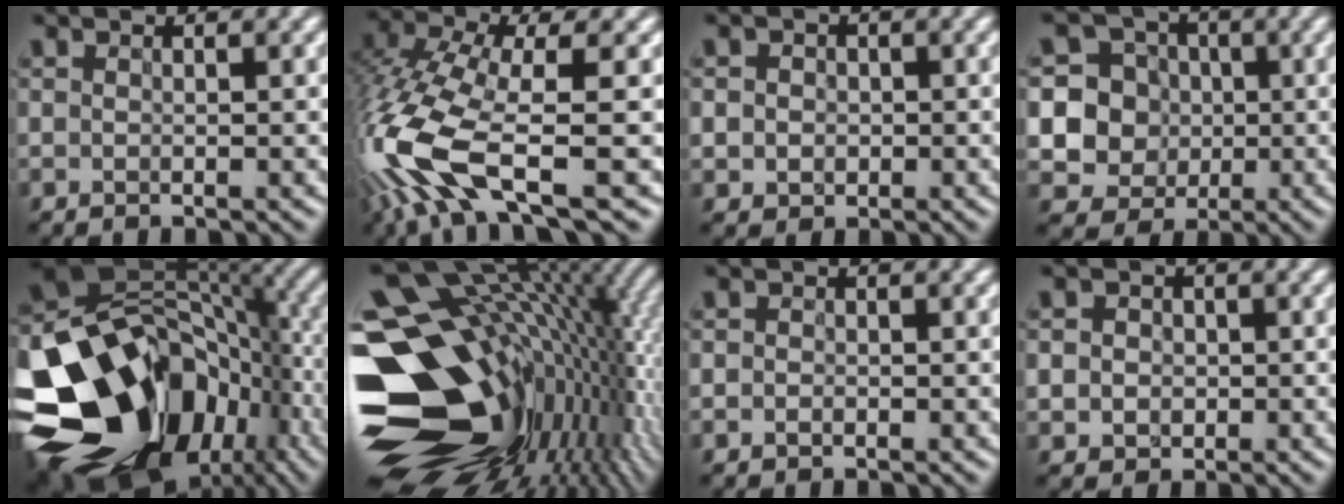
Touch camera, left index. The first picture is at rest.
{"total": 11.2, "force": [-4.6, 3.7, 9.5], "torque": [-0.228, -0.002, -0.095]}
{"total": 3.5, "force": [0.3, 3.3, 1.2], "torque": [0.001, 0.028, -0.015]}
{"total": 7.9, "force": [0.0, 7.6, 2.2], "torque": [-0.060, 0.023, -0.021]}
{"total": 18.5, "force": [-6.3, 13.4, 11.1], "torque": [-0.235, -0.022, -0.100]}
{"total": 19.9, "force": [-1.9, 13.5, 14.5], "torque": [-0.243, 0.010, -0.016]}
{"total": 0.9, "force": [0.0, 0.9, 0.3], "torque": [0.010, 0.008, -0.012]}
{"total": 4.0, "force": [0.1, 3.8, 1.4], "torque": [-0.007, 0.027, -0.019]}